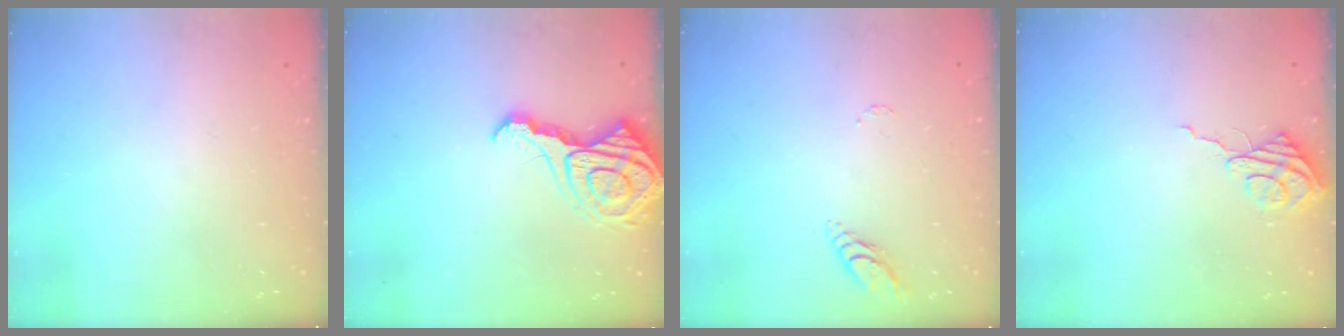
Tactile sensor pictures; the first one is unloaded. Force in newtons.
{"total": 13.5, "press": 13.4, "slide": 1.4}
{"total": 6.5, "press": 6.5, "slide": 0.6}
{"total": 5.5, "press": 5.5, "slide": 0.3}